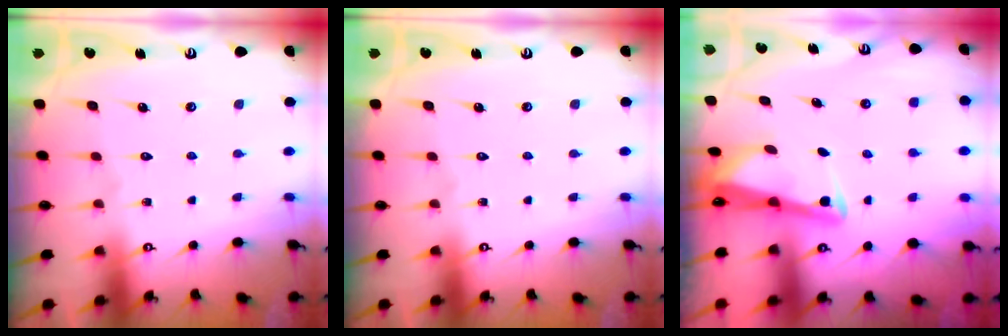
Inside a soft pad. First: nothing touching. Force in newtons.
{"total": 0.0}
{"total": 3.0, "press": 3.0, "slide": 0.6}